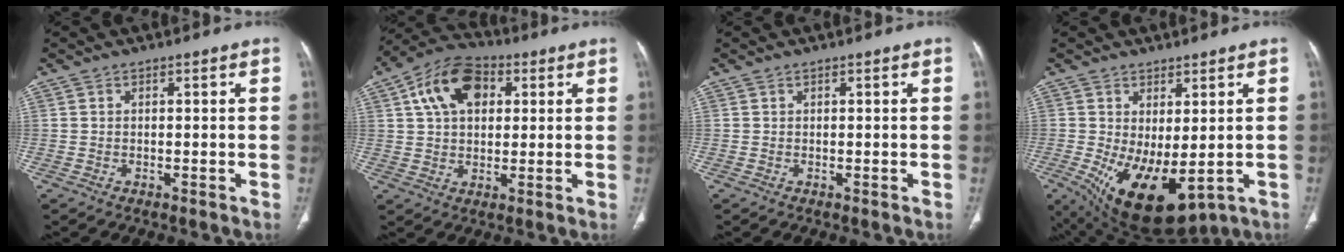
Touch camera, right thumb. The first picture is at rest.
{"total": 13.0, "force": [4.2, 8.4, 8.9], "torque": [-0.136, 0.012, 0.065]}
{"total": 0.0}
{"total": 13.3, "force": [-2.4, 6.3, 11.5], "torque": [-0.189, -0.019, -0.008]}